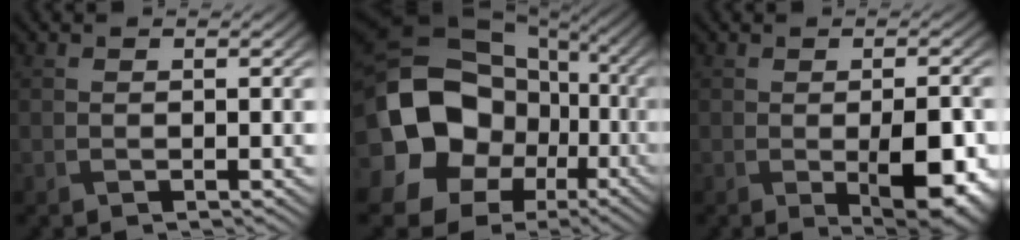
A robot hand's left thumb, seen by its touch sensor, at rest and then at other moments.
{"total": 18.5, "force": [-1.0, 15.2, 10.5], "torque": [-0.244, -0.031, 0.002]}
{"total": 6.2, "force": [-1.2, 2.8, 5.3], "torque": [-0.078, -0.021, -0.005]}